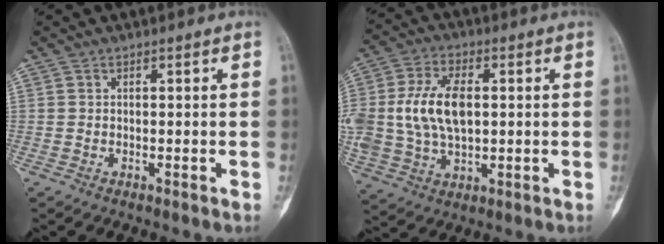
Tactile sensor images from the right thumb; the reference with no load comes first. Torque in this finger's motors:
{"motor_torque": [-0.48, 1.10, 1.51, 0.00, 0.19]}